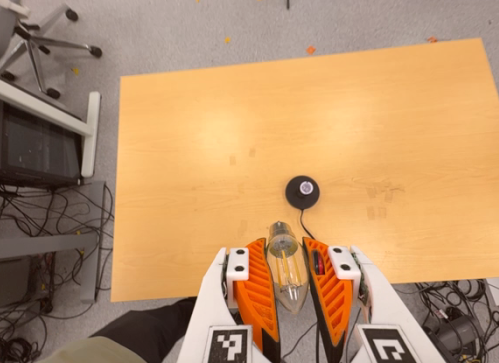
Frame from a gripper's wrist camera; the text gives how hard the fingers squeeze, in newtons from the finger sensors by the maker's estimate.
{"total": 21.9, "left": 24.3, "right": 19.6}